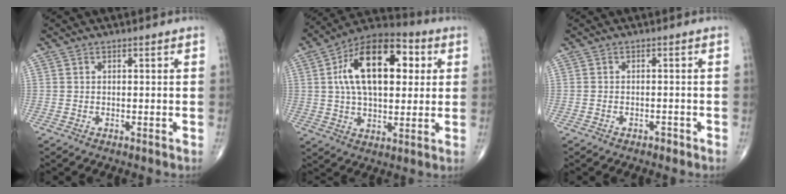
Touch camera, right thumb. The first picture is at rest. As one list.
[{"total": 20.1, "force": [4.5, 10.9, 16.2], "torque": [-0.239, 0.016, 0.065]}, {"total": 1.1, "force": [-0.8, 0.7, 0.4], "torque": [-0.009, 0.007, -0.013]}]